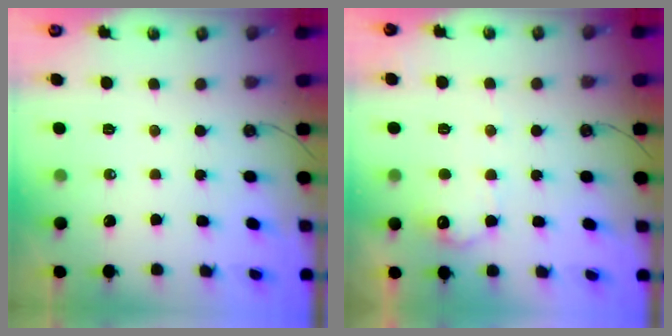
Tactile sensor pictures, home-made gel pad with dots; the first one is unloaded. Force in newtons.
{"total": 10.8, "press": 10.8, "slide": 0.4}